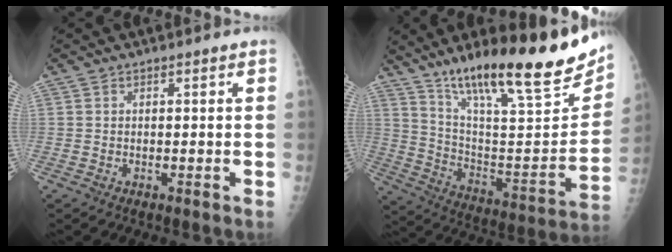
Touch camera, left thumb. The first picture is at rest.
{"total": 28.2, "force": [18.9, 6.1, 20.0], "torque": [-0.287, -0.067, 0.310]}